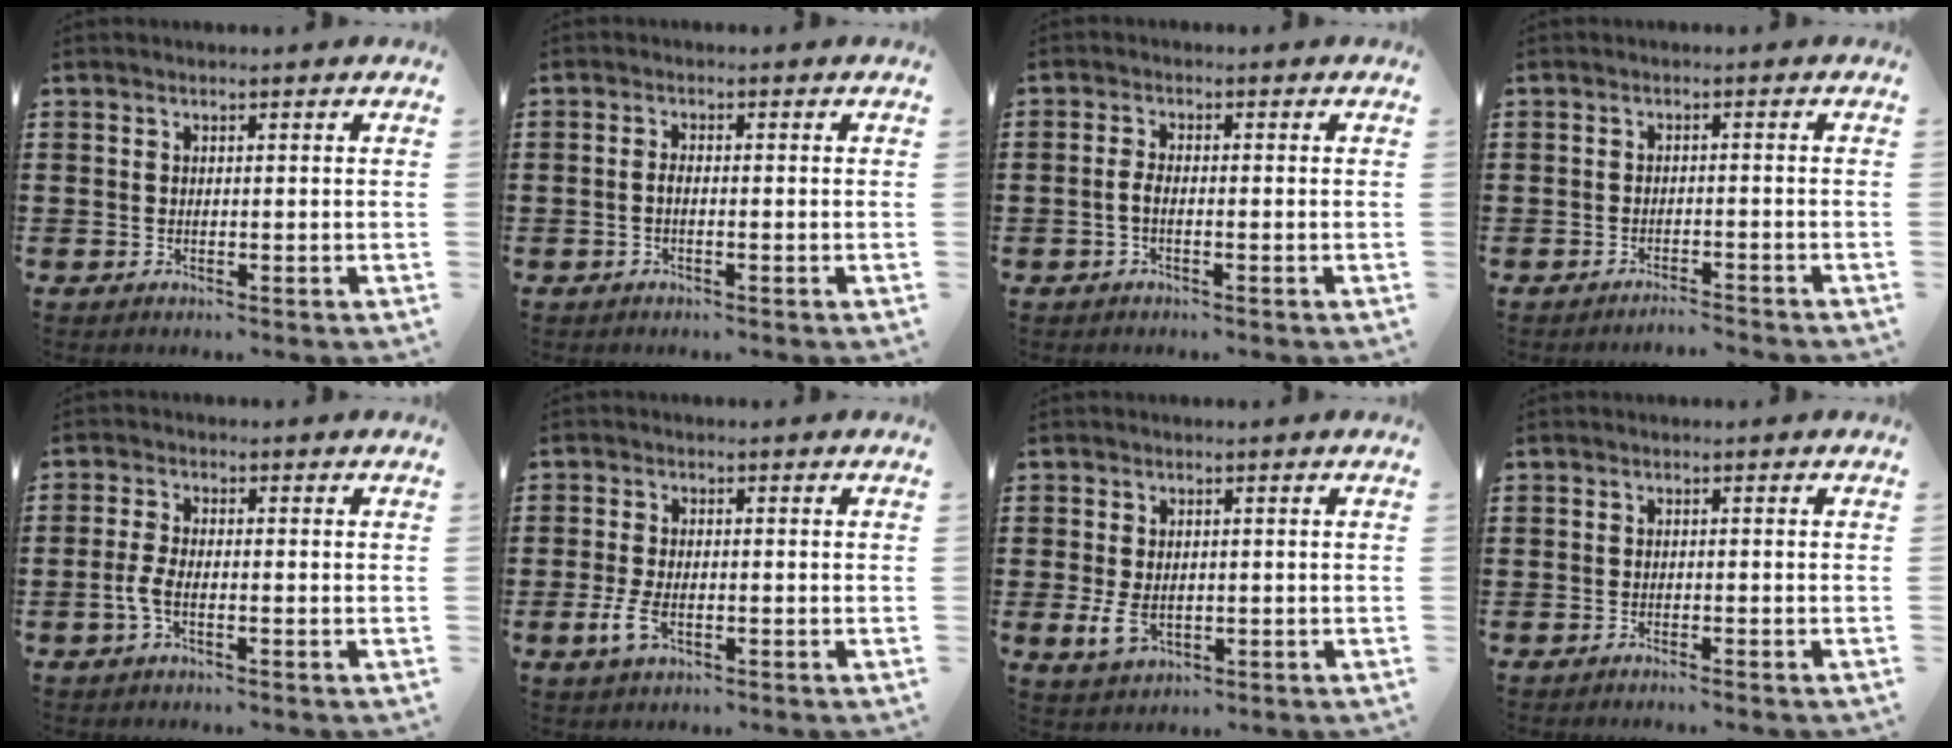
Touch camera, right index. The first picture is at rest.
{"total": 1.1, "force": [-0.6, 0.1, 1.0], "torque": [-0.028, -0.007, -0.012]}
{"total": 1.9, "force": [-0.8, 0.4, 1.7], "torque": [-0.046, -0.007, -0.018]}
{"total": 2.0, "force": [-2.0, -0.3, 0.2], "torque": [-0.008, -0.002, -0.041]}
{"total": 2.9, "force": [-1.2, 0.8, 2.6], "torque": [-0.067, -0.008, -0.027]}
{"total": 3.6, "force": [-1.3, 1.6, 3.0], "torque": [-0.081, -0.012, -0.030]}
{"total": 3.3, "force": [-0.6, 2.1, 2.6], "torque": [-0.064, -0.005, -0.012]}
{"total": 1.0, "force": [-1.0, -0.3, 0.2], "torque": [-0.007, -0.004, -0.018]}